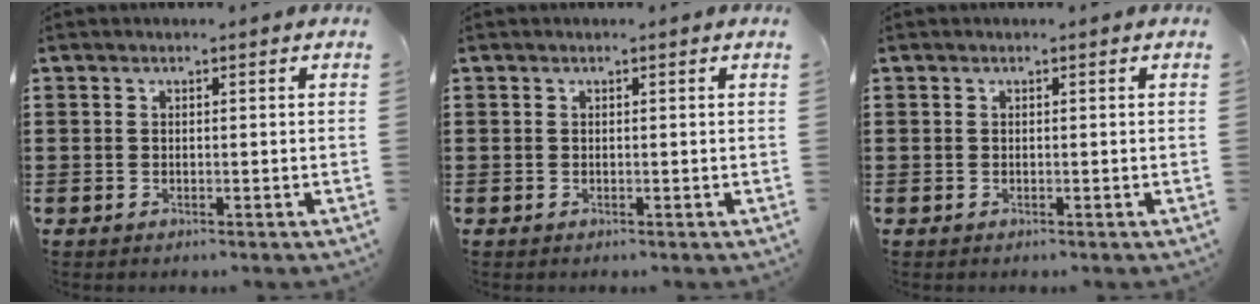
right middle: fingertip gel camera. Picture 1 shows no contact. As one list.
[{"total": 0.0}, {"total": 0.0}]